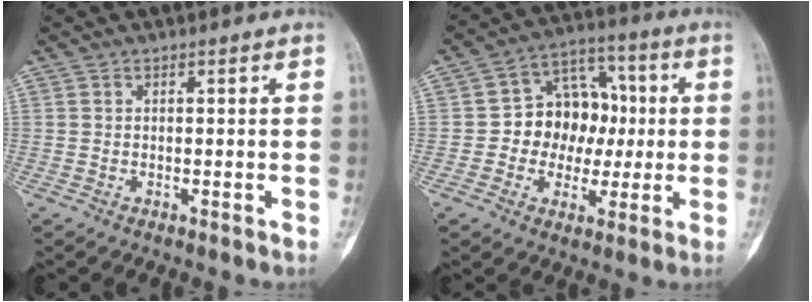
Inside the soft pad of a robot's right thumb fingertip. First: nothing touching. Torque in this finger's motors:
{"motor_torque": [0.04, 0.06, 0.14, -0.12, 0.14]}